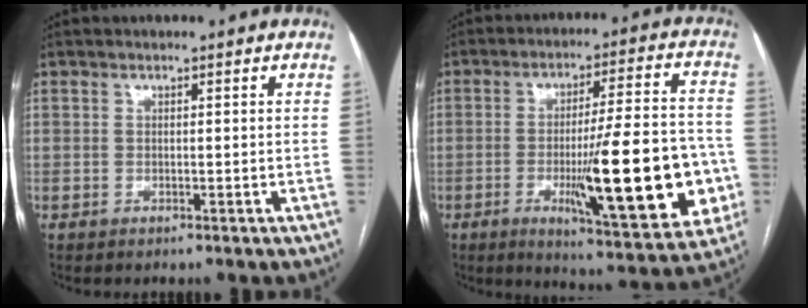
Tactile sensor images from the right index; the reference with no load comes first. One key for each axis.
{"total": 21.0, "fx": -4.9, "fy": 3.3, "fz": 20.1, "tx": -0.265, "ty": -0.001, "tz": -0.060}